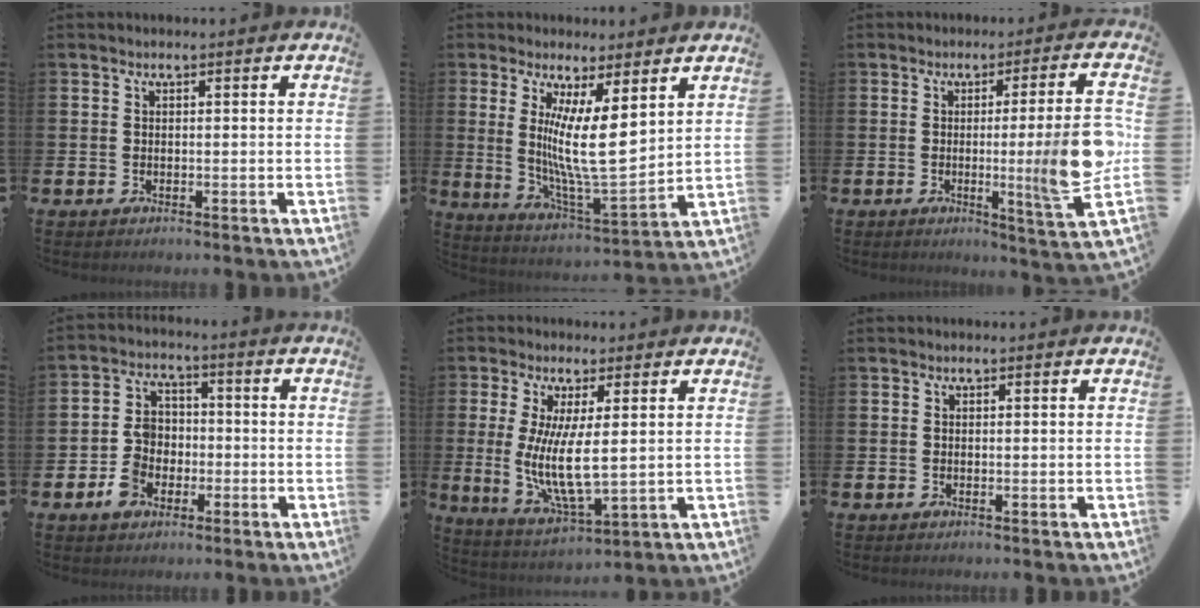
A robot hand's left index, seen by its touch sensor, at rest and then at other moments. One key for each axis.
{"total": 9.6, "fx": 3.9, "fy": 1.6, "fz": 8.6, "tx": -0.154, "ty": -0.033, "tz": 0.067}
{"total": 11.3, "fx": -0.1, "fy": 0.0, "fz": 11.3, "tx": -0.147, "ty": -0.031, "tz": -0.013}
{"total": 5.7, "fx": -1.8, "fy": 4.9, "fz": 2.5, "tx": -0.068, "ty": 0.012, "tz": -0.036}
{"total": 8.6, "fx": 1.5, "fy": 2.5, "fz": 8.1, "tx": -0.149, "ty": -0.023, "tz": 0.024}
{"total": 0.0}